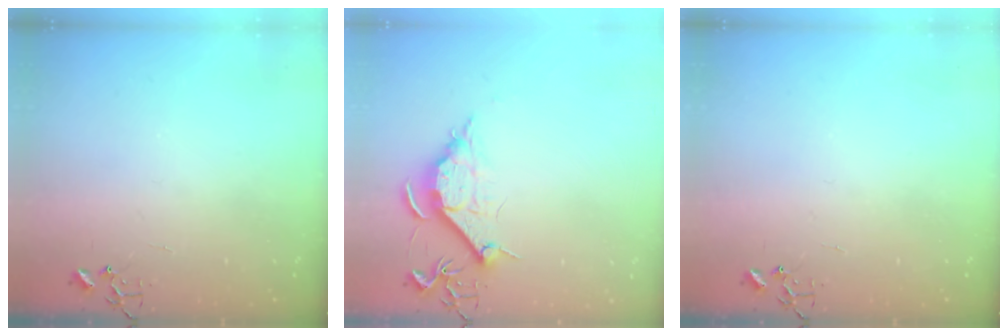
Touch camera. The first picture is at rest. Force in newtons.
{"total": 9.3, "press": 9.2, "slide": 1.0}
{"total": 0.0}